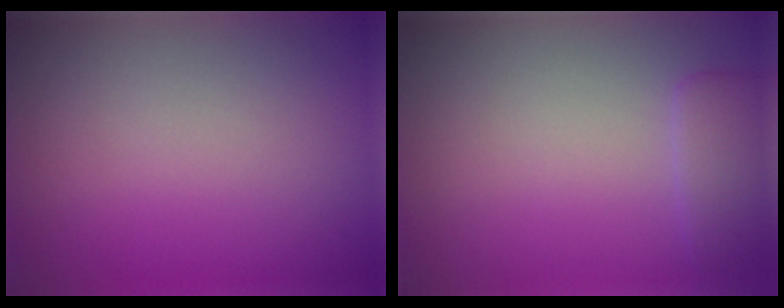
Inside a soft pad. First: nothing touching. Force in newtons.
{"total": 1.8, "press": 1.8, "slide": 0.1}